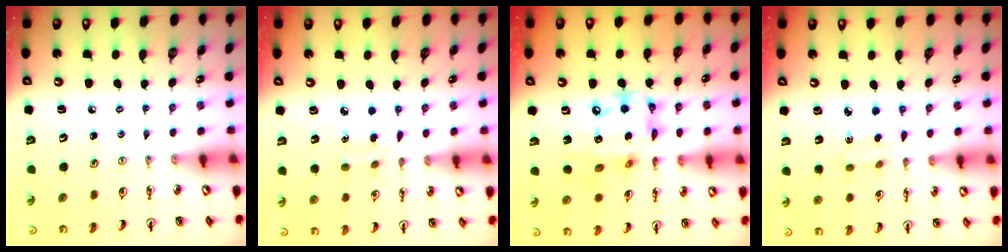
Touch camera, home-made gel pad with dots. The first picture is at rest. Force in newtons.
{"total": 3.9, "press": 3.9, "slide": 0.5}
{"total": 15.8, "press": 15.8, "slide": 1.4}
{"total": 2.9, "press": 2.8, "slide": 0.7}